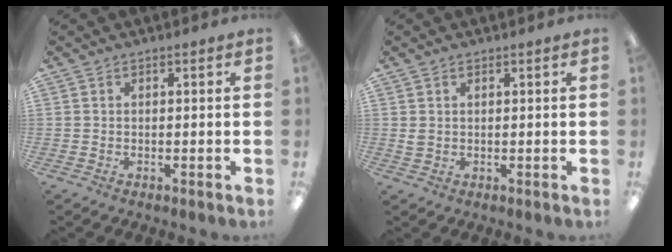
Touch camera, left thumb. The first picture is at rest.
{"total": 1.4, "force": [0.7, 0.9, 0.8], "torque": [-0.018, 0.003, 0.012]}